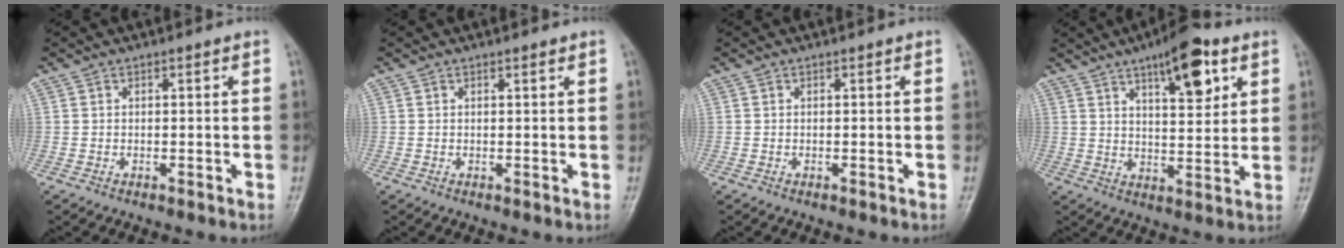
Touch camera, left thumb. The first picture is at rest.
{"total": 0.7, "force": [0.5, 0.1, 0.4], "torque": [-0.008, -0.002, 0.007]}
{"total": 0.0}
{"total": 12.3, "force": [6.4, 4.3, 9.7], "torque": [-0.120, -0.029, 0.094]}